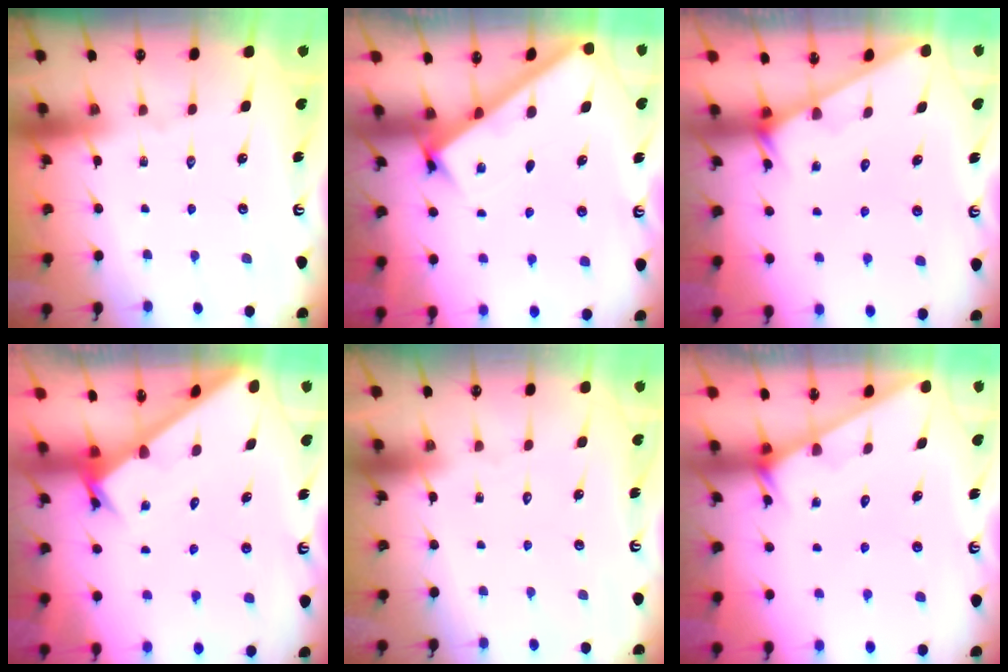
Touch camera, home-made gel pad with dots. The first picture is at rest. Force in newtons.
{"total": 2.8, "press": 2.7, "slide": 0.3}
{"total": 1.4, "press": 1.4, "slide": 0.1}
{"total": 2.4, "press": 2.4, "slide": 0.1}
{"total": 1.5, "press": 1.5, "slide": 0.0}
{"total": 1.4, "press": 1.4, "slide": 0.1}